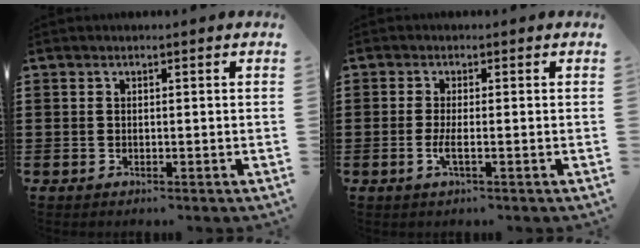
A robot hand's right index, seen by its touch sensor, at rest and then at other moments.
{"total": 2.2, "force": [-0.7, 0.1, 2.1], "torque": [-0.044, -0.006, -0.015]}